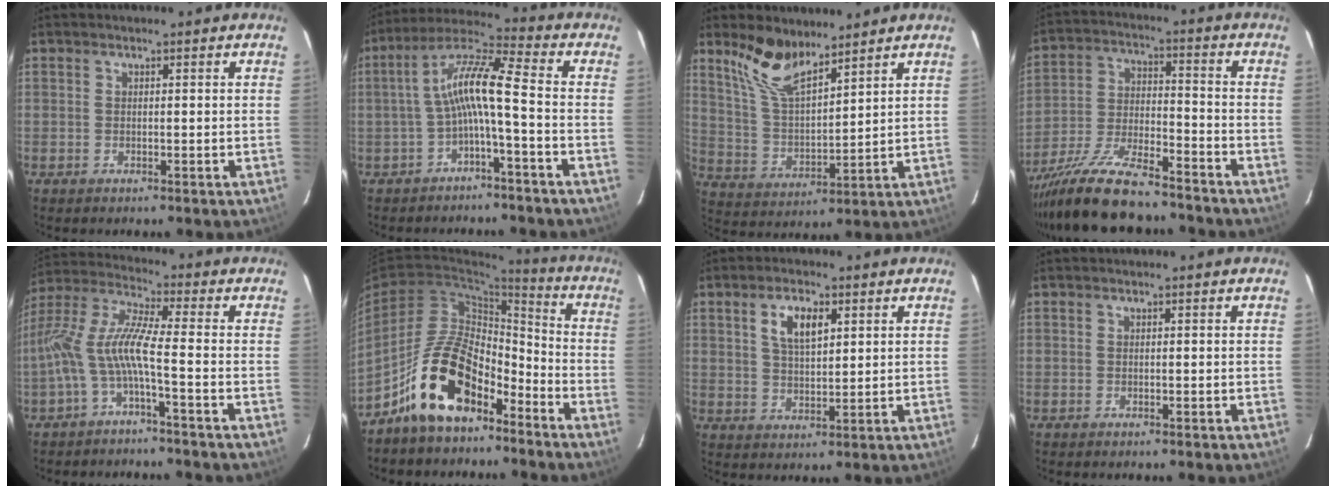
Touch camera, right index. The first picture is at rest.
{"total": 9.0, "force": [-2.3, 0.6, 8.7], "torque": [-0.190, 0.024, -0.044]}
{"total": 10.4, "force": [7.9, 3.4, 5.8], "torque": [-0.119, 0.007, 0.164]}
{"total": 17.0, "force": [-14.1, 3.7, 8.6], "torque": [-0.182, -0.029, -0.245]}
{"total": 10.6, "force": [-3.5, 0.9, 9.9], "torque": [-0.216, 0.008, -0.070]}
{"total": 15.0, "force": [-9.5, 7.2, 9.2], "torque": [-0.172, 0.028, -0.164]}
{"total": 6.2, "force": [2.6, 2.8, 4.8], "torque": [-0.089, 0.008, 0.052]}
{"total": 0.0}